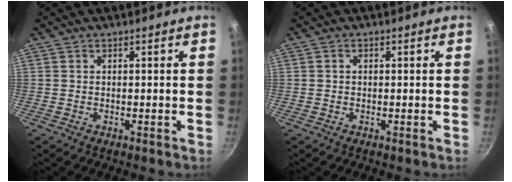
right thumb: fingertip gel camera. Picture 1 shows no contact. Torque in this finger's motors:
{"motor_torque": [0.04, -0.44, 0.35, -0.04, 0.07]}